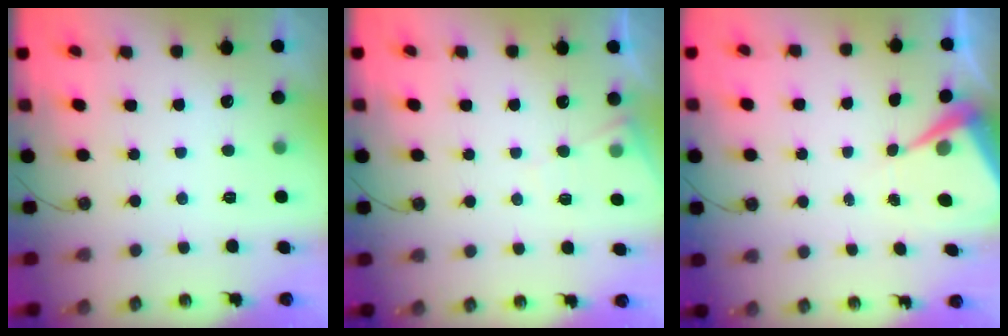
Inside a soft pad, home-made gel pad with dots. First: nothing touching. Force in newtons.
{"total": 8.1, "press": 8.1, "slide": 0.8}
{"total": 7.8, "press": 7.7, "slide": 0.7}